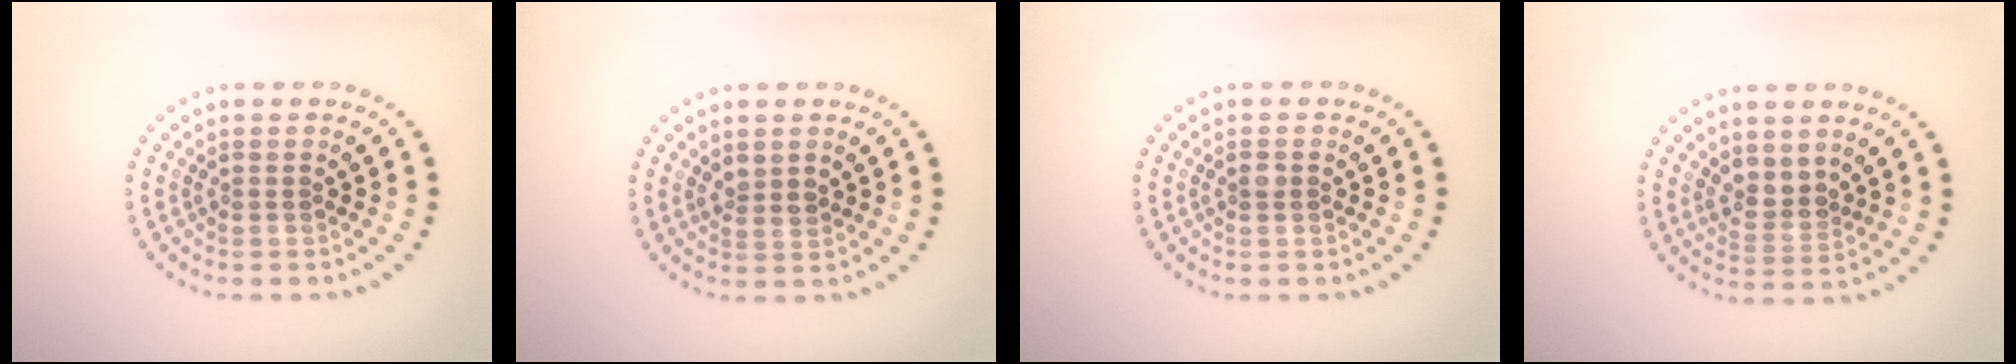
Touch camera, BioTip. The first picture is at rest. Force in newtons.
{"total": 1.3, "press": 1.2, "slide": 0.6}
{"total": 0.7, "press": 0.7, "slide": 0.0}
{"total": 2.3, "press": 2.0, "slide": 1.3}